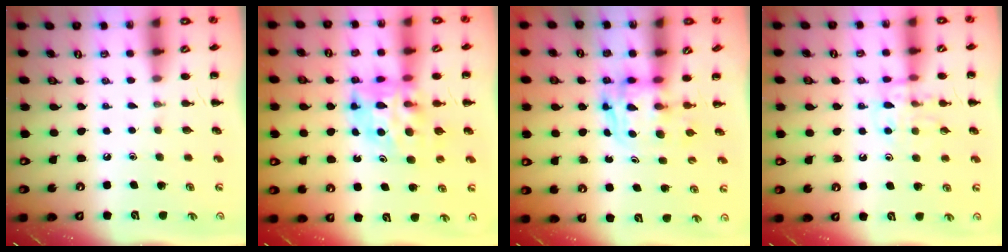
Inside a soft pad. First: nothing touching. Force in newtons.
{"total": 9.2, "press": 8.9, "slide": 2.5}
{"total": 2.8, "press": 2.8, "slide": 0.2}
{"total": 11.0, "press": 11.0, "slide": 1.1}